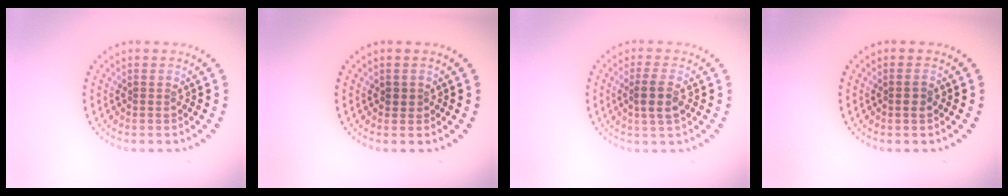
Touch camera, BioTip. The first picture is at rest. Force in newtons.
{"total": 0.9, "press": 0.7, "slide": 0.6}
{"total": 2.6, "press": 2.4, "slide": 1.0}
{"total": 1.0, "press": 1.0, "slide": 0.1}